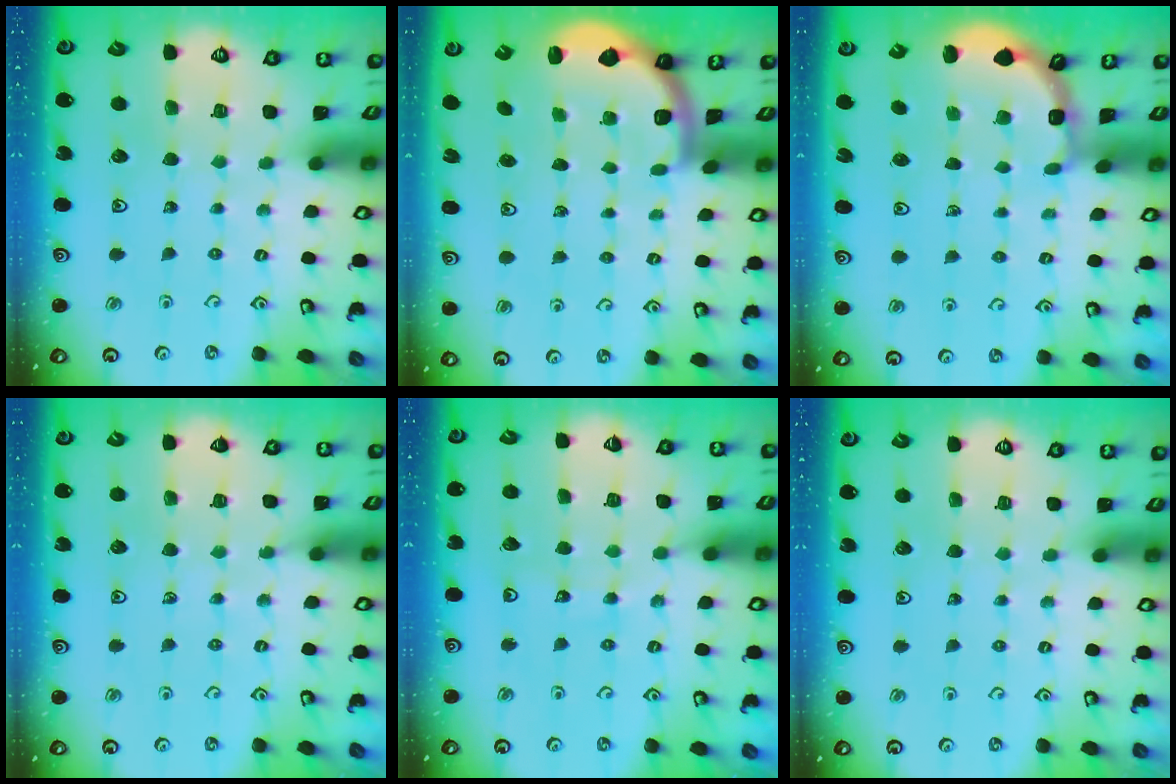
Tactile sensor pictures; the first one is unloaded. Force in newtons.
{"total": 1.9, "press": 1.8, "slide": 0.5}
{"total": 1.9, "press": 1.9, "slide": 0.3}
{"total": 4.0, "press": 3.9, "slide": 0.9}
{"total": 6.9, "press": 6.9, "slide": 0.9}
{"total": 0.0}